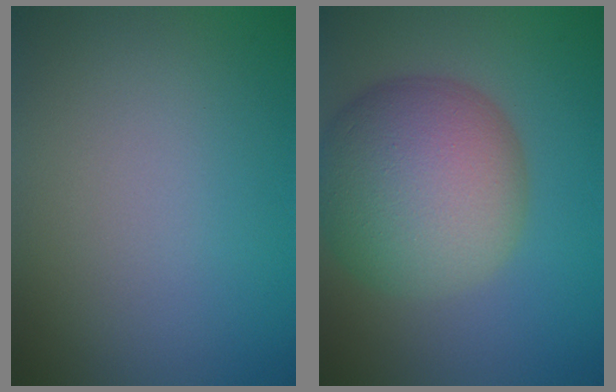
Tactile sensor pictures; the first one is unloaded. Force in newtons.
{"total": 11.0, "press": 11.0, "slide": 0.4}